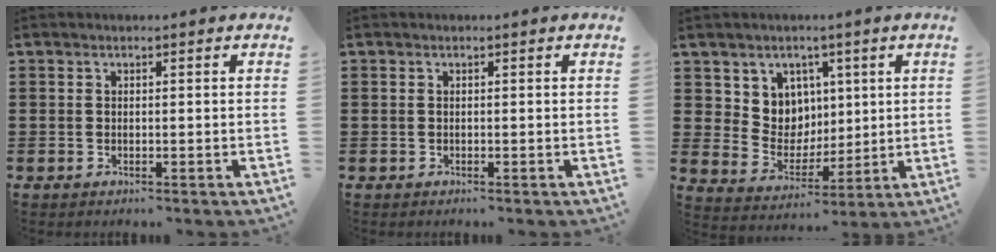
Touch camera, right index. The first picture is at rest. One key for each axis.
{"total": 0.0}
{"total": 7.1, "fx": 3.2, "fy": 6.3, "fz": 0.6, "tx": -0.046, "ty": -0.014, "tz": 0.062}